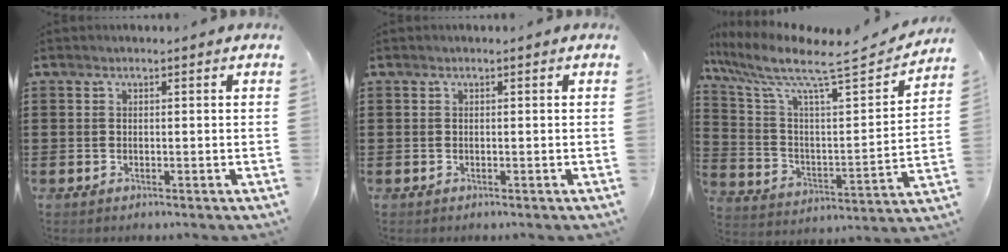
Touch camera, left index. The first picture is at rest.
{"total": 0.0}
{"total": 9.7, "force": [7.4, 1.4, 6.1], "torque": [-0.147, -0.052, 0.116]}